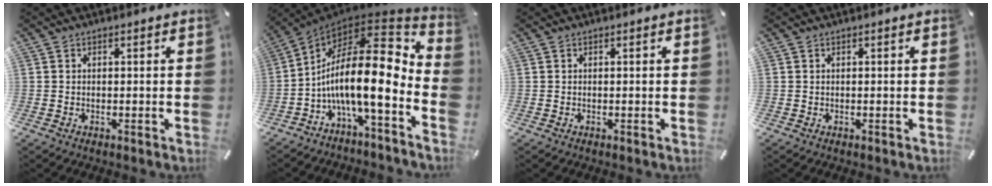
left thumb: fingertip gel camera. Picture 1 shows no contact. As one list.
[{"total": 20.5, "force": [-2.3, 7.7, 18.9], "torque": [-0.329, -0.041, -0.051]}, {"total": 0.0}, {"total": 0.0}]